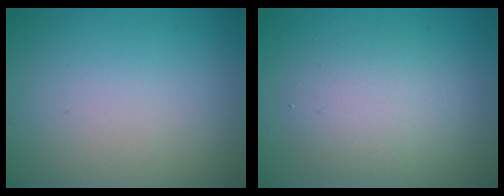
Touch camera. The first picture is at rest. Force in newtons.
{"total": 3.4, "press": 3.4, "slide": 0.2}